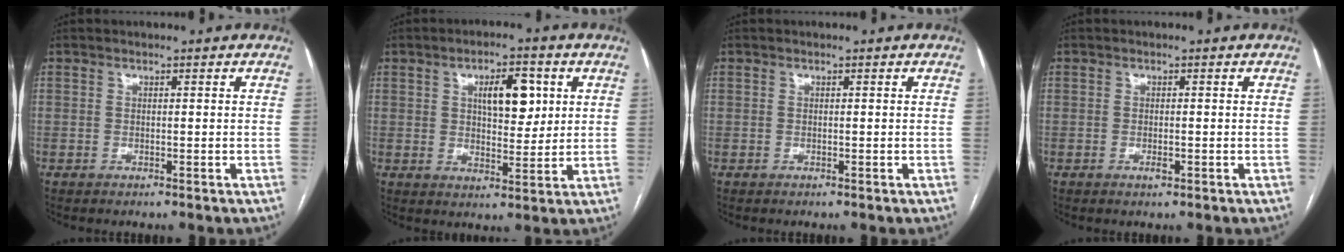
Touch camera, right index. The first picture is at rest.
{"total": 7.6, "force": [2.5, 3.3, 6.4], "torque": [-0.095, 0.007, 0.042]}
{"total": 0.0}
{"total": 1.2, "force": [-0.5, 0.4, 1.0], "torque": [-0.019, -0.001, -0.006]}